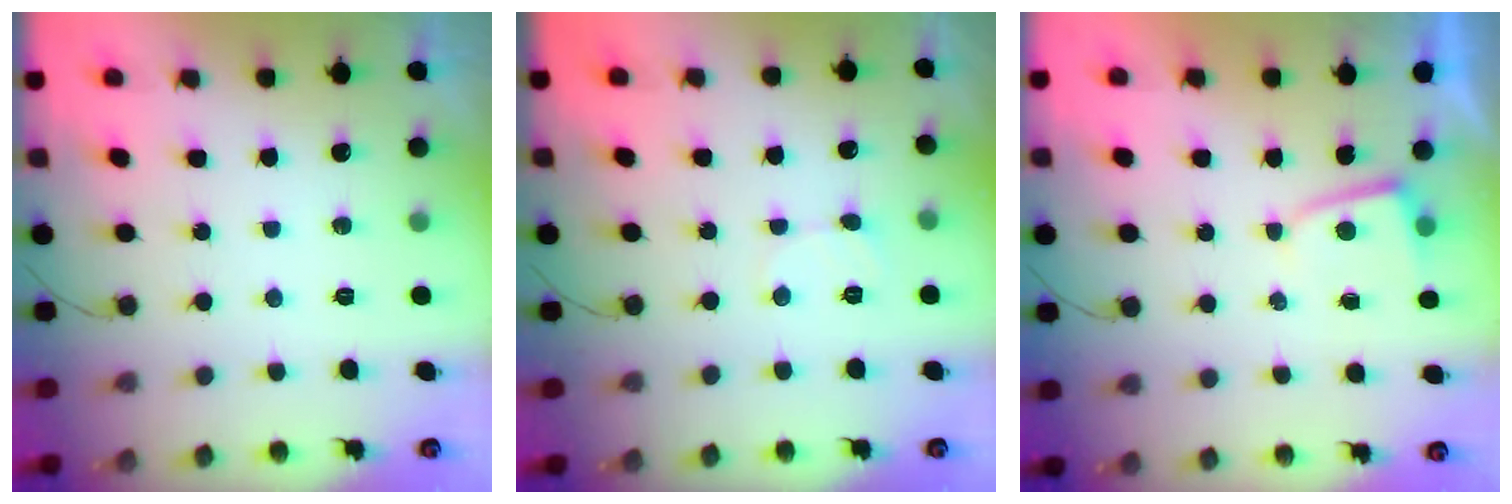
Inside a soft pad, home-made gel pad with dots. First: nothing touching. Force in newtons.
{"total": 3.5, "press": 3.5, "slide": 0.3}
{"total": 2.2, "press": 2.2, "slide": 0.4}